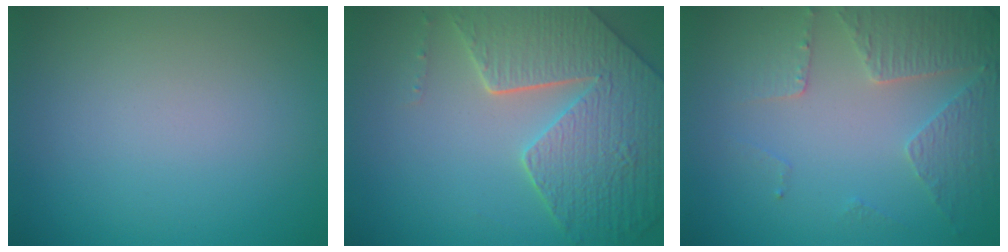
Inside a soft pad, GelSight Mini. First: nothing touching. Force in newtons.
{"total": 8.6, "press": 6.2, "slide": 5.9}
{"total": 4.4, "press": 3.3, "slide": 2.9}